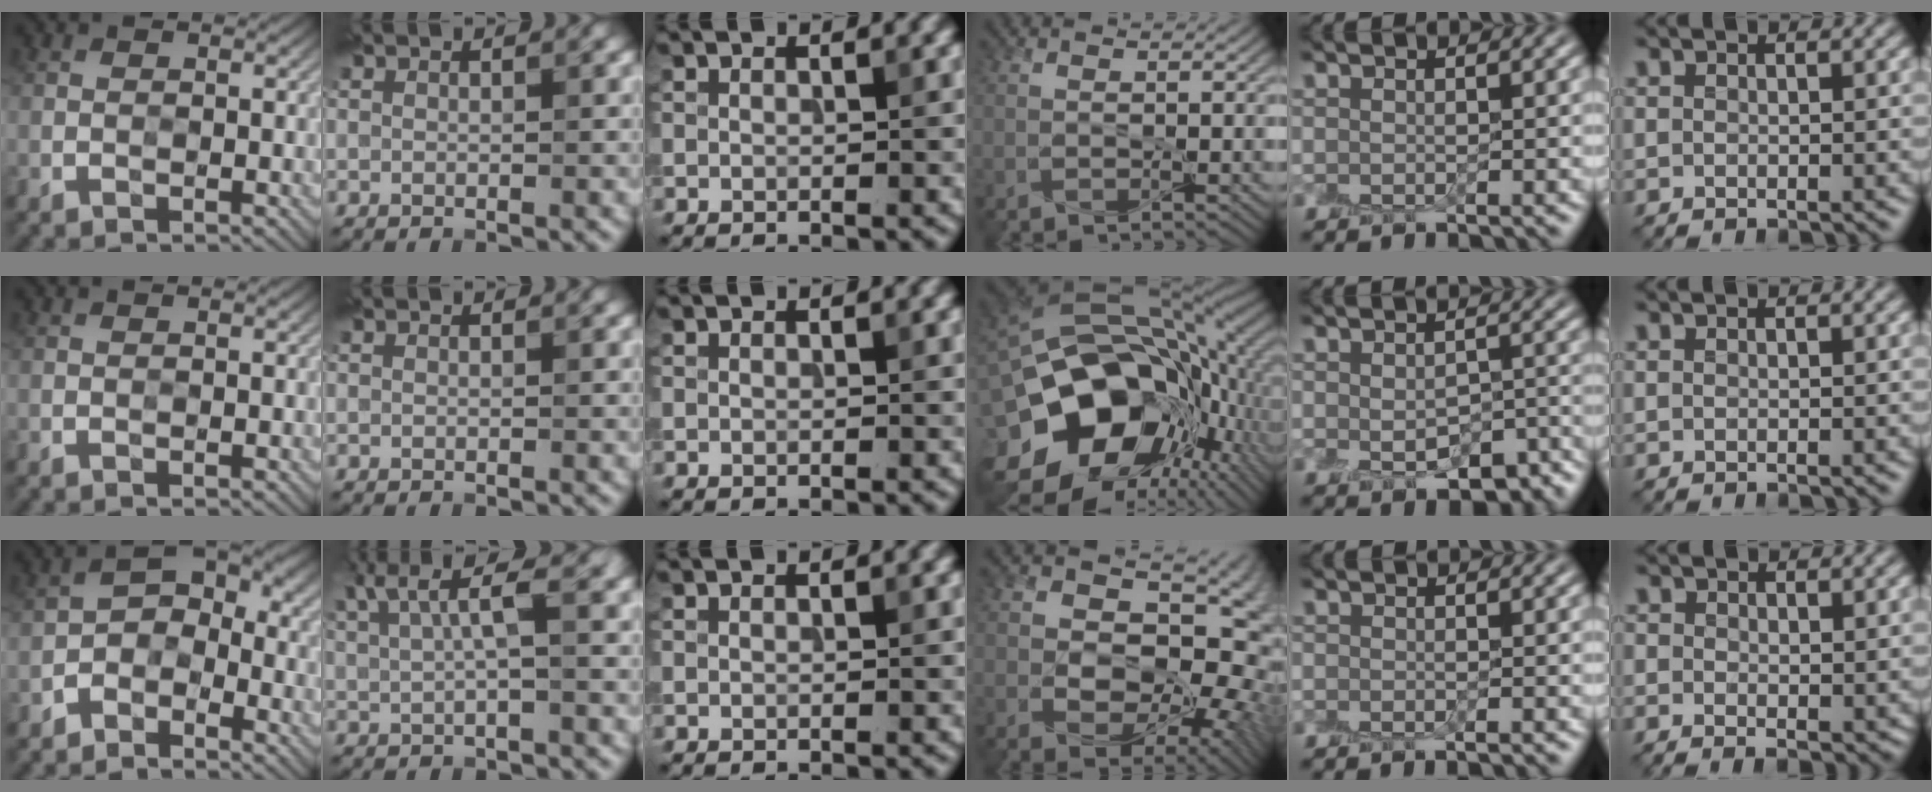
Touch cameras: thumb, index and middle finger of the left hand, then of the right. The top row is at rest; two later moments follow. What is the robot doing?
{"motion": "peel", "object": "aluminum foil"}